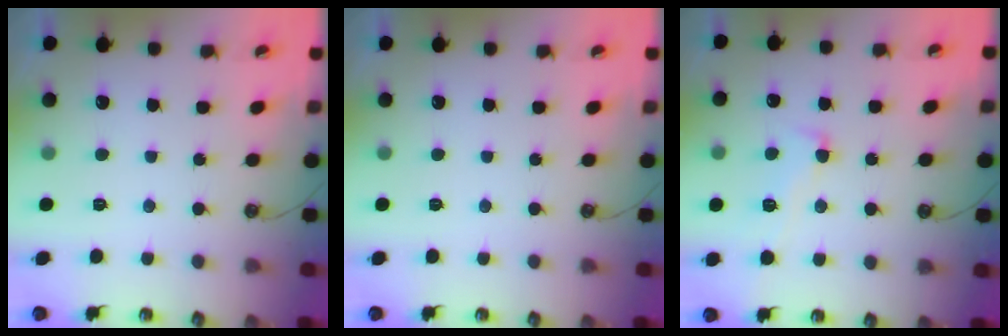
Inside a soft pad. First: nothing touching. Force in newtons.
{"total": 0.0}
{"total": 3.0, "press": 2.8, "slide": 1.1}